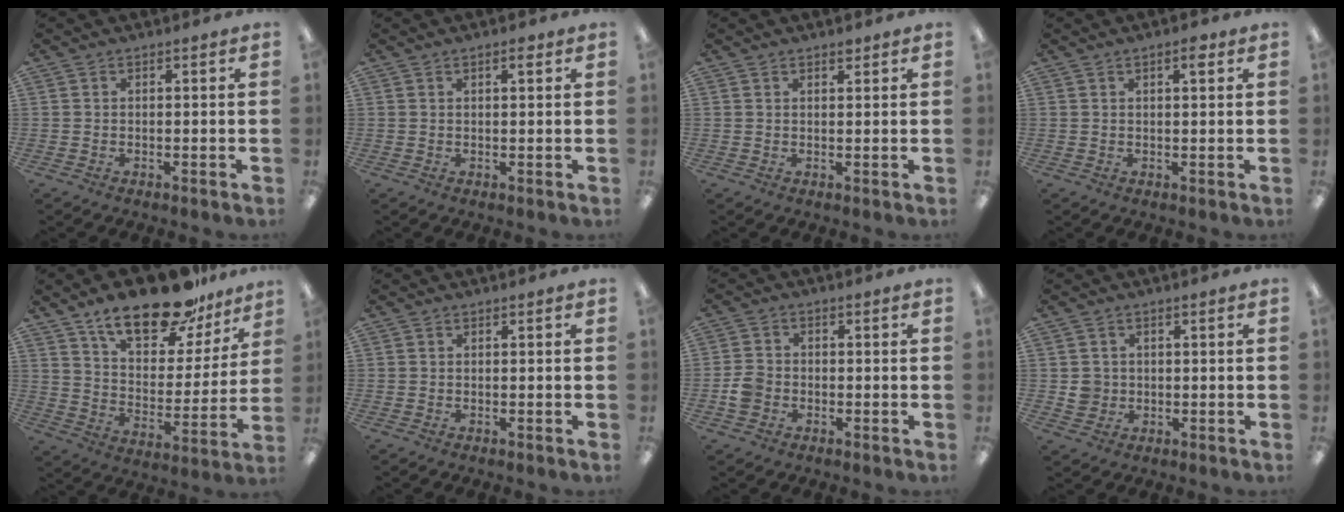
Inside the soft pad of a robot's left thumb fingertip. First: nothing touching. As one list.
[{"total": 1.7, "force": [1.0, 0.4, 1.4], "torque": [-0.020, -0.001, 0.014]}, {"total": 1.3, "force": [1.2, 0.4, 0.4], "torque": [0.000, -0.004, 0.021]}, {"total": 2.6, "force": [1.5, 0.7, 2.1], "torque": [-0.028, -0.003, 0.020]}, {"total": 21.2, "force": [15.7, 8.8, 11.2], "torque": [-0.175, -0.094, 0.270]}, {"total": 0.0}, {"total": 4.1, "force": [-1.3, 3.3, 1.9], "torque": [-0.029, 0.009, -0.022]}, {"total": 3.4, "force": [0.3, 3.4, 0.5], "torque": [0.000, 0.000, 0.002]}]